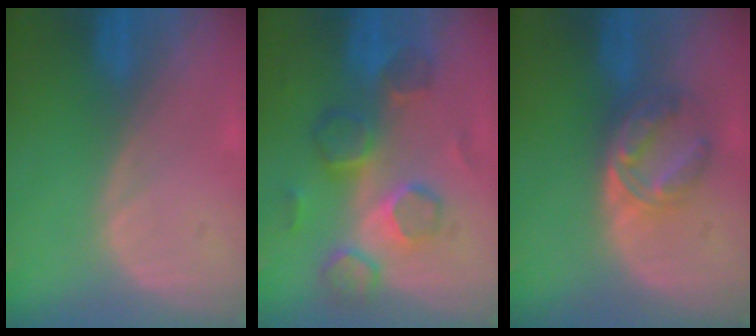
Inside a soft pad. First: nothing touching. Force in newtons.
{"total": 8.4, "press": 8.2, "slide": 1.9}
{"total": 5.8, "press": 5.5, "slide": 1.8}